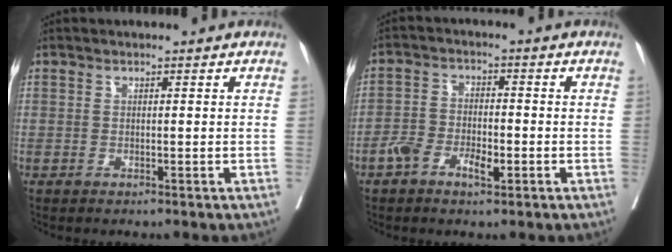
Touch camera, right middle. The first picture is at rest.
{"total": 5.0, "force": [-2.5, 2.3, 3.6], "torque": [-0.072, 0.012, -0.045]}